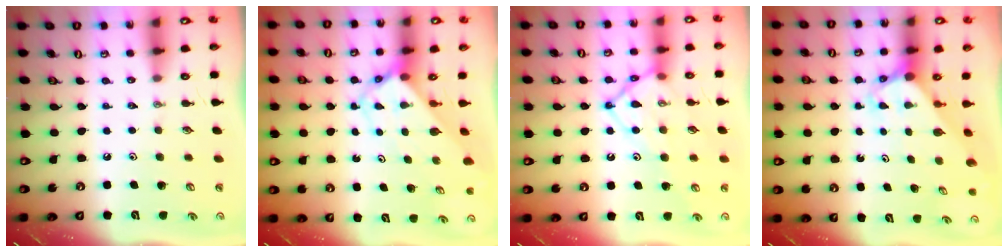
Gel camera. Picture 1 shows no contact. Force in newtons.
{"total": 3.8, "press": 3.7, "slide": 0.4}
{"total": 12.8, "press": 12.7, "slide": 1.5}
{"total": 3.2, "press": 3.2, "slide": 0.2}